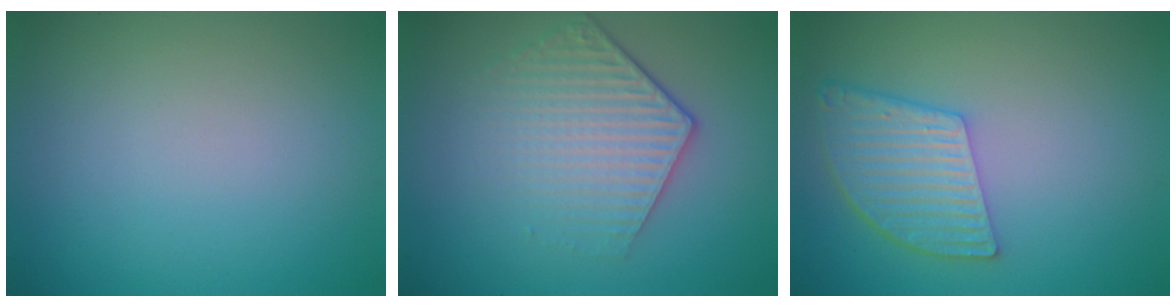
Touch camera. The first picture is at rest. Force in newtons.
{"total": 4.3, "press": 3.1, "slide": 2.9}
{"total": 5.2, "press": 3.9, "slide": 3.4}